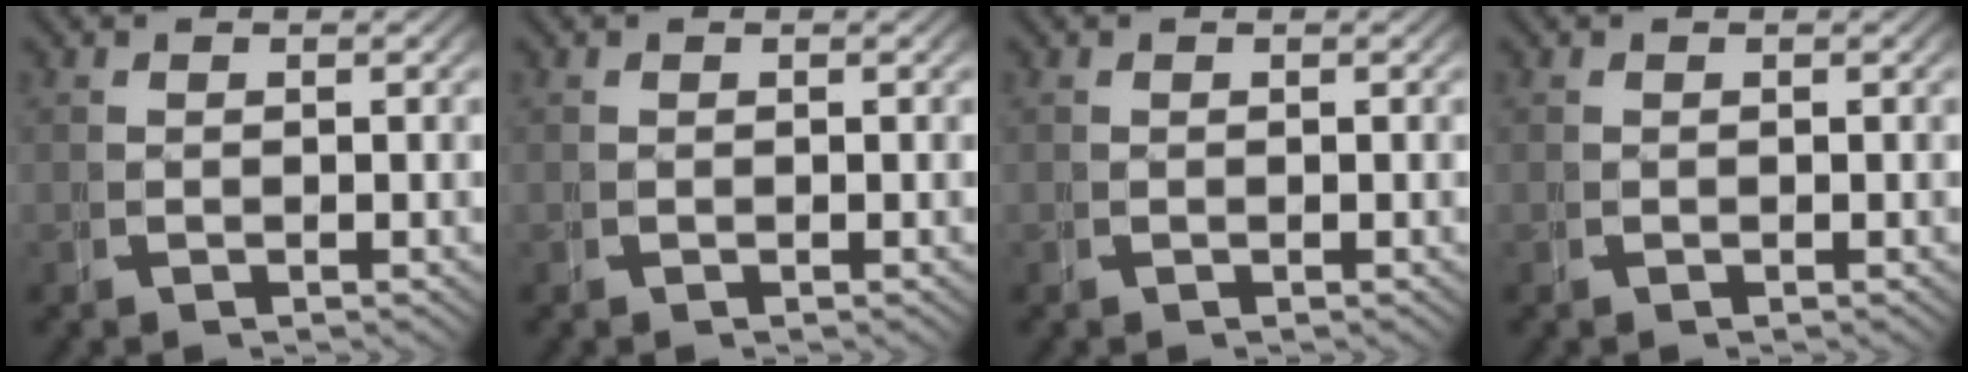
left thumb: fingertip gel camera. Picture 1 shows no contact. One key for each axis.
{"total": 0.0}
{"total": 0.0}
{"total": 0.0}